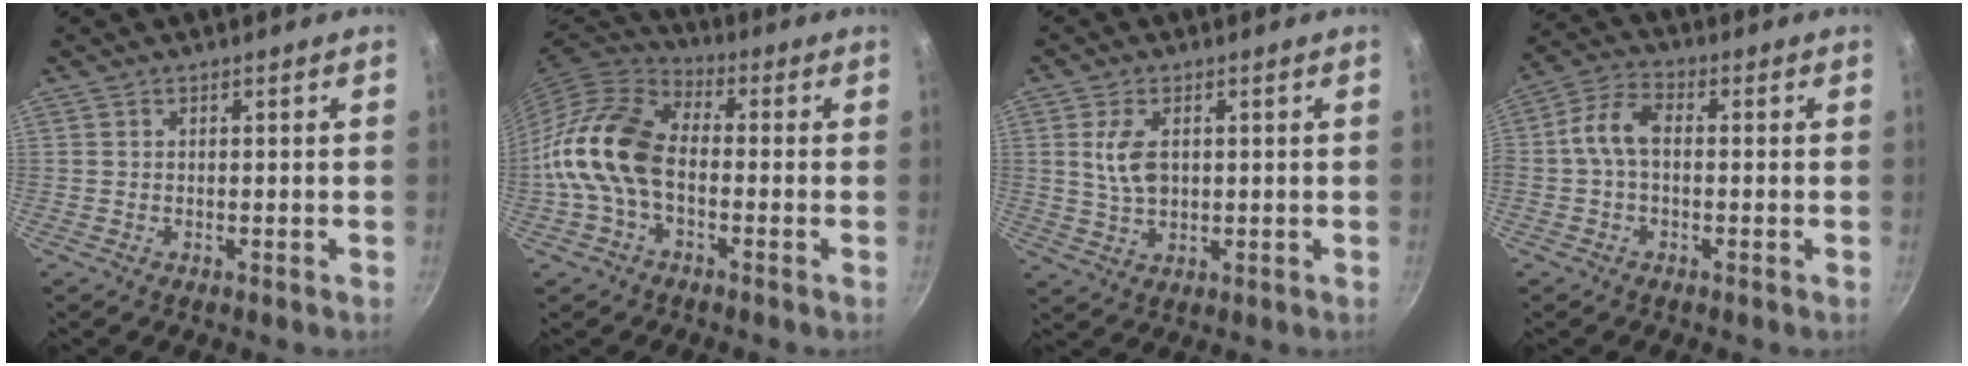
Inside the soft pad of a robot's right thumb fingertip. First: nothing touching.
{"total": 13.4, "force": [-2.2, 8.5, 10.1], "torque": [-0.179, 0.039, -0.063]}
{"total": 6.2, "force": [1.2, 3.7, 4.8], "torque": [-0.087, -0.003, 0.026]}
{"total": 7.0, "force": [-0.3, 4.2, 5.6], "torque": [-0.113, 0.032, -0.018]}